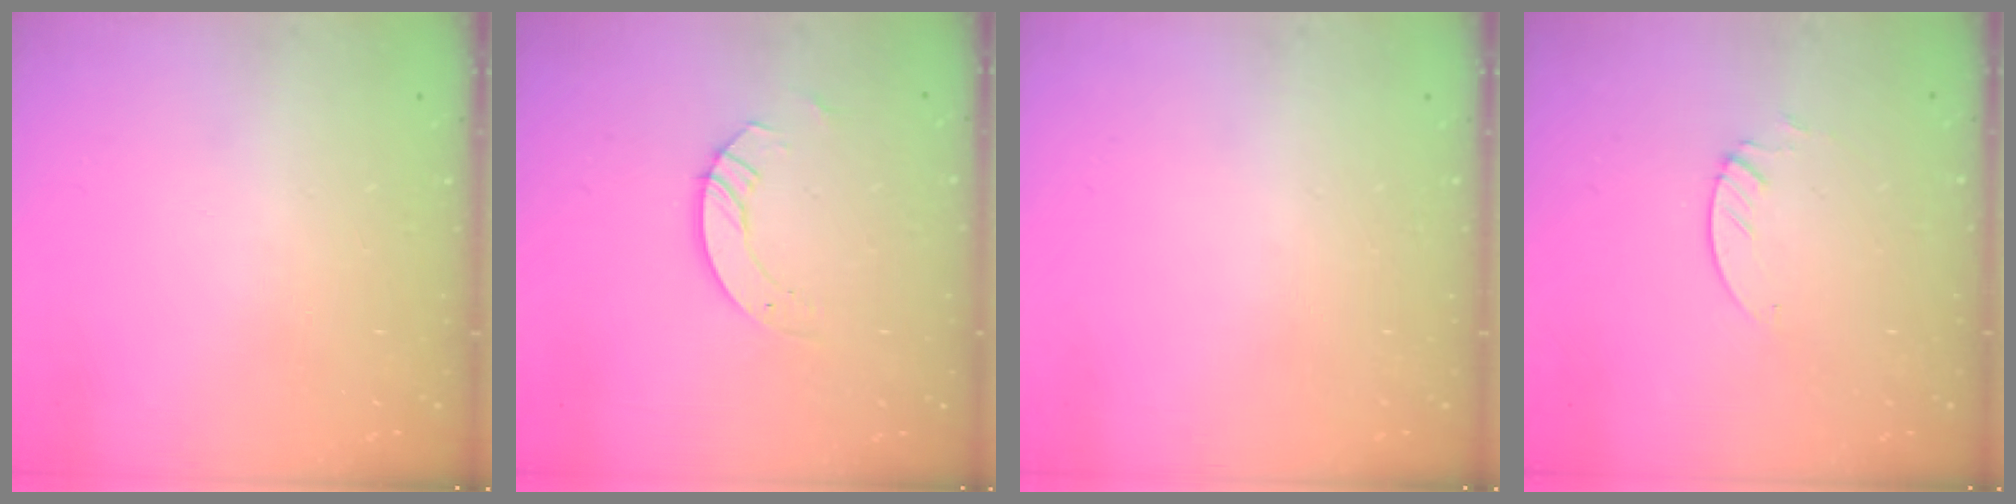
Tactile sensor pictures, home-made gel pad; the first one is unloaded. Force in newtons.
{"total": 3.5, "press": 3.5, "slide": 0.3}
{"total": 0.0}
{"total": 1.3, "press": 1.3, "slide": 0.1}